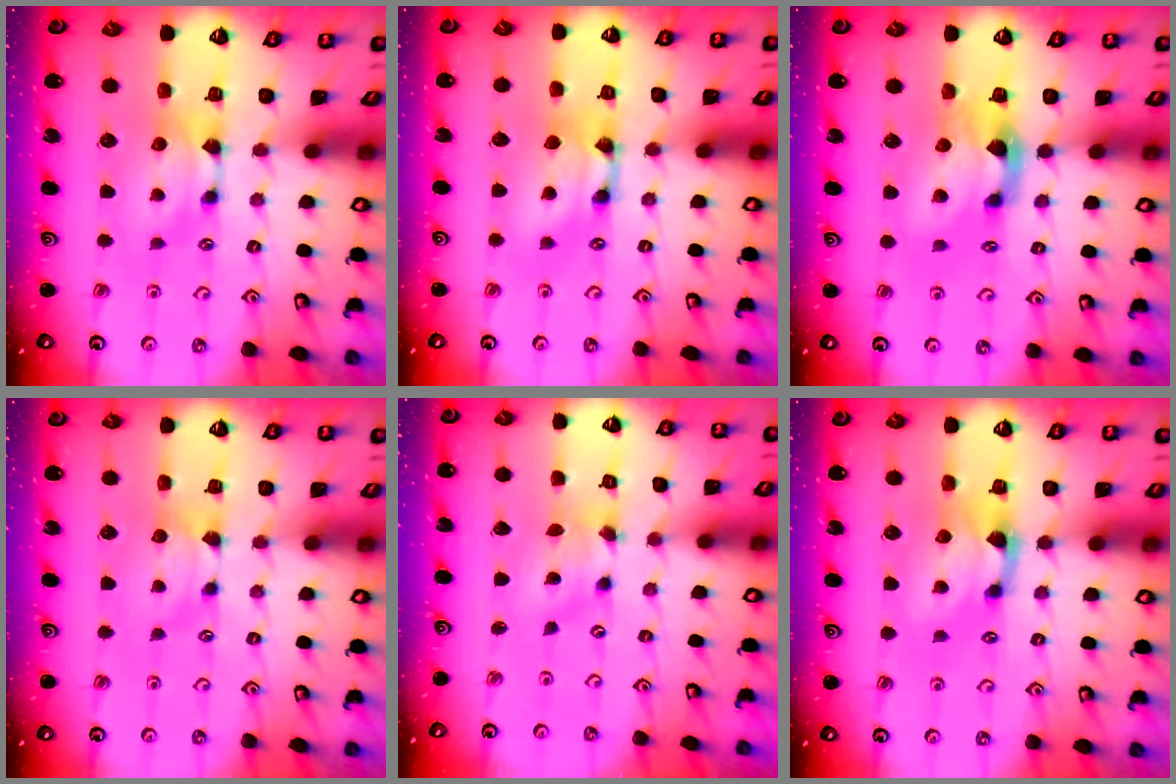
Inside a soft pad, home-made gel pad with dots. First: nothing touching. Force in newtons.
{"total": 2.5, "press": 2.5, "slide": 0.2}
{"total": 2.9, "press": 2.6, "slide": 1.5}
{"total": 1.0, "press": 0.9, "slide": 0.3}
{"total": 2.5, "press": 2.1, "slide": 1.5}
{"total": 2.2, "press": 2.1, "slide": 0.9}